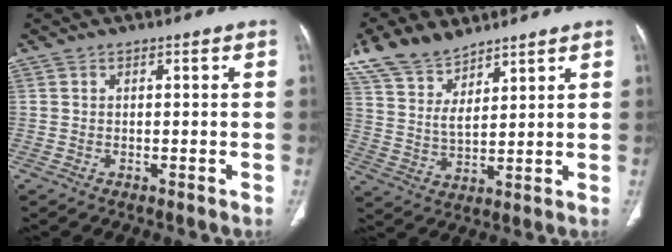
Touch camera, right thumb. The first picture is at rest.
{"total": 10.5, "force": [8.2, 4.4, 4.9], "torque": [-0.083, -0.029, 0.173]}